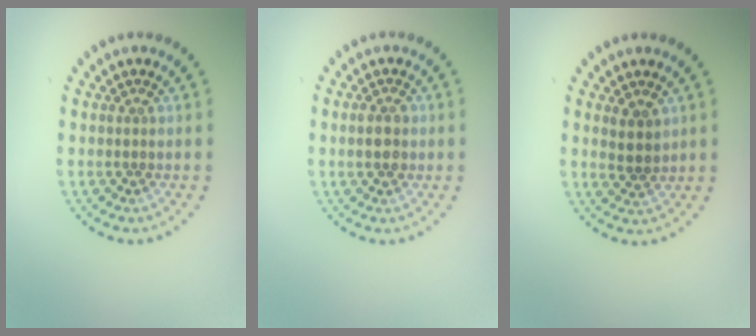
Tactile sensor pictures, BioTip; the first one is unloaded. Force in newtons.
{"total": 2.4, "press": 2.3, "slide": 0.1}
{"total": 2.1, "press": 1.9, "slide": 1.1}